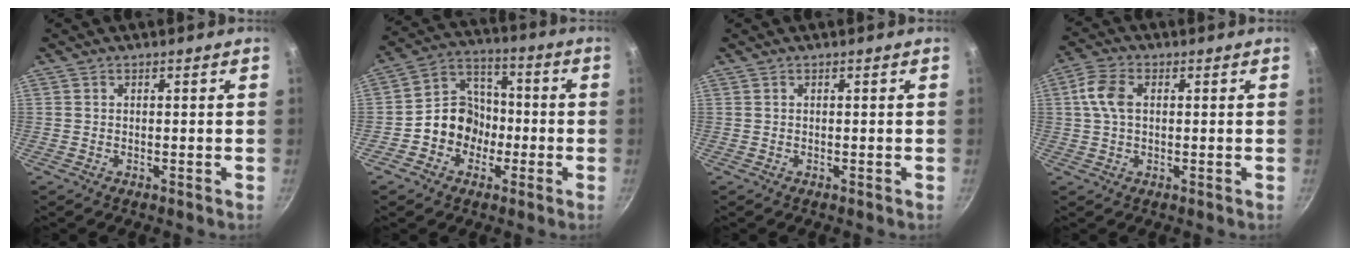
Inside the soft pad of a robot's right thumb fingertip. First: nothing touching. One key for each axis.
{"total": 10.4, "fx": -2.9, "fy": 9.0, "fz": 4.3, "tx": -0.023, "ty": 0.048, "tz": -0.066}
{"total": 0.0}
{"total": 6.1, "fx": 1.0, "fy": 3.9, "fz": 4.6, "tx": -0.091, "ty": 0.014, "tz": 0.012}